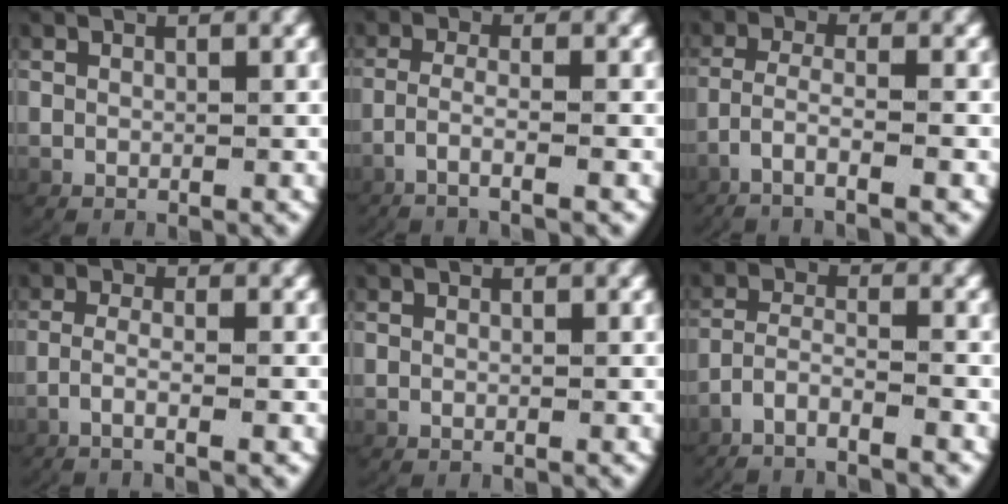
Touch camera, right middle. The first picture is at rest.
{"total": 3.0, "force": [-2.1, 0.0, 2.2], "torque": [-0.059, -0.013, -0.029]}
{"total": 4.2, "force": [-2.8, 0.8, 3.0], "torque": [-0.072, -0.018, -0.038]}
{"total": 2.6, "force": [-1.5, 0.0, 2.1], "torque": [-0.060, -0.012, -0.020]}
{"total": 0.0}
{"total": 4.9, "force": [-4.3, 1.3, 1.8], "torque": [-0.053, -0.022, -0.065]}